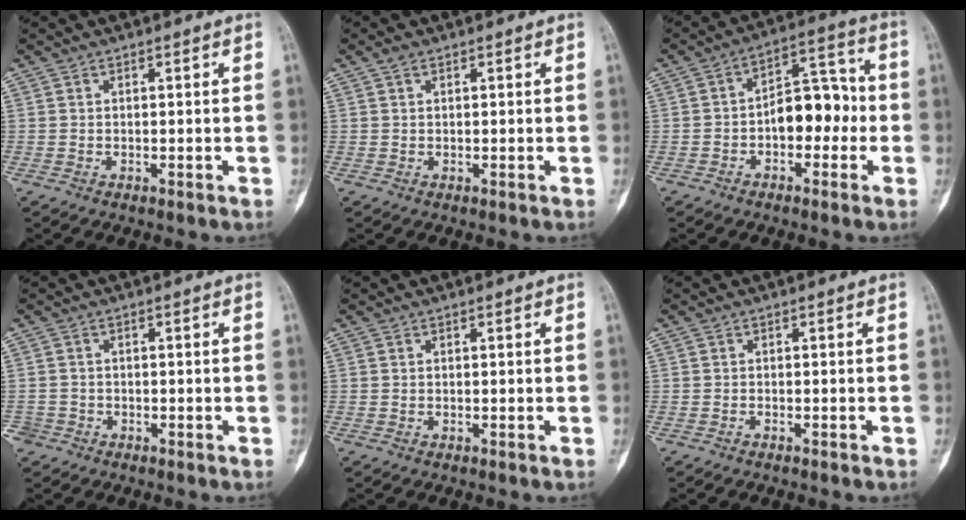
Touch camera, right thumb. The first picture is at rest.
{"total": 1.1, "force": [0.6, 0.6, 0.6], "torque": [-0.013, 0.005, 0.009]}
{"total": 10.5, "force": [-1.7, 6.3, 8.2], "torque": [-0.089, 0.044, -0.038]}
{"total": 2.2, "force": [-1.3, 1.8, 0.0], "torque": [0.003, 0.011, -0.027]}
{"total": 0.0}
{"total": 1.0, "force": [-0.9, 0.1, 0.5], "torque": [-0.012, 0.004, -0.008]}